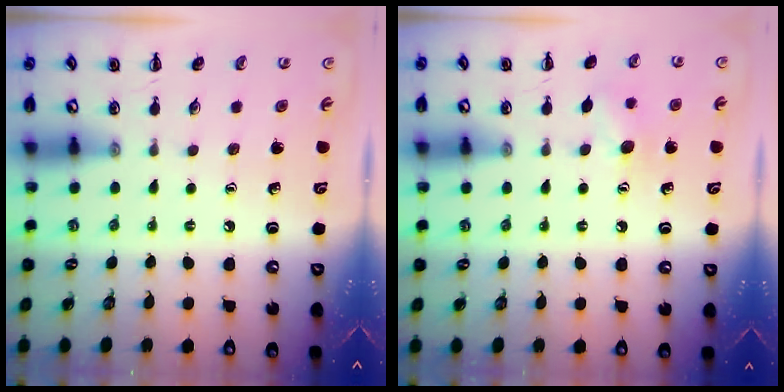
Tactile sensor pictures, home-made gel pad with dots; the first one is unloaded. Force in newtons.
{"total": 7.8, "press": 7.6, "slide": 1.9}